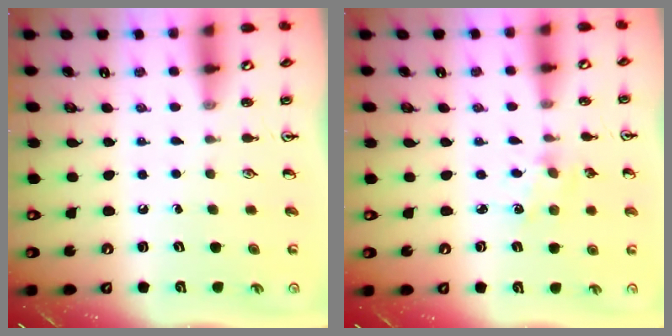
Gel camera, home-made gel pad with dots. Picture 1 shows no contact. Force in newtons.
{"total": 1.8, "press": 1.7, "slide": 0.5}